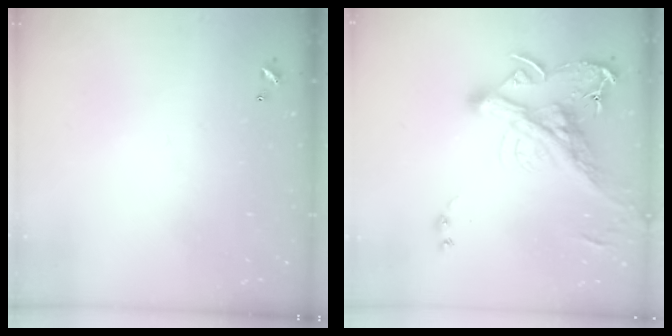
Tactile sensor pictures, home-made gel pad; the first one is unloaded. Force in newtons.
{"total": 8.1, "press": 7.8, "slide": 2.3}